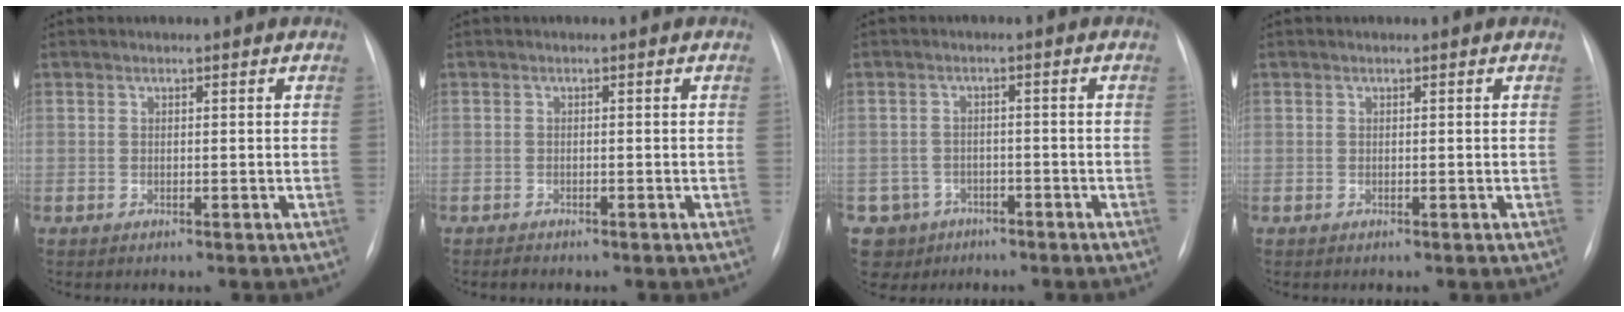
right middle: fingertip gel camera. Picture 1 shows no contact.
{"total": 0.8, "force": [-0.7, 0.3, 0.1], "torque": [-0.006, -0.001, -0.012]}
{"total": 5.6, "force": [-3.2, 4.5, -0.3], "torque": [0.005, 0.009, -0.046]}
{"total": 0.0}